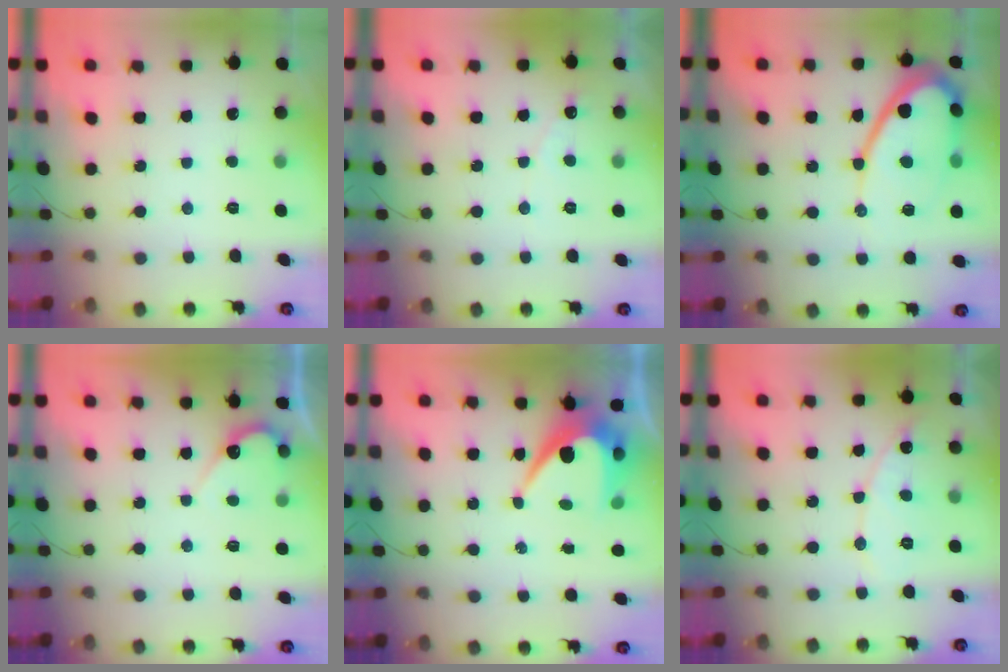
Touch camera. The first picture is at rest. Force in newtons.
{"total": 2.7, "press": 2.7, "slide": 0.1}
{"total": 14.4, "press": 14.4, "slide": 1.6}
{"total": 6.1, "press": 6.1, "slide": 0.3}
{"total": 8.6, "press": 8.5, "slide": 0.8}
{"total": 8.0, "press": 7.9, "slide": 0.7}